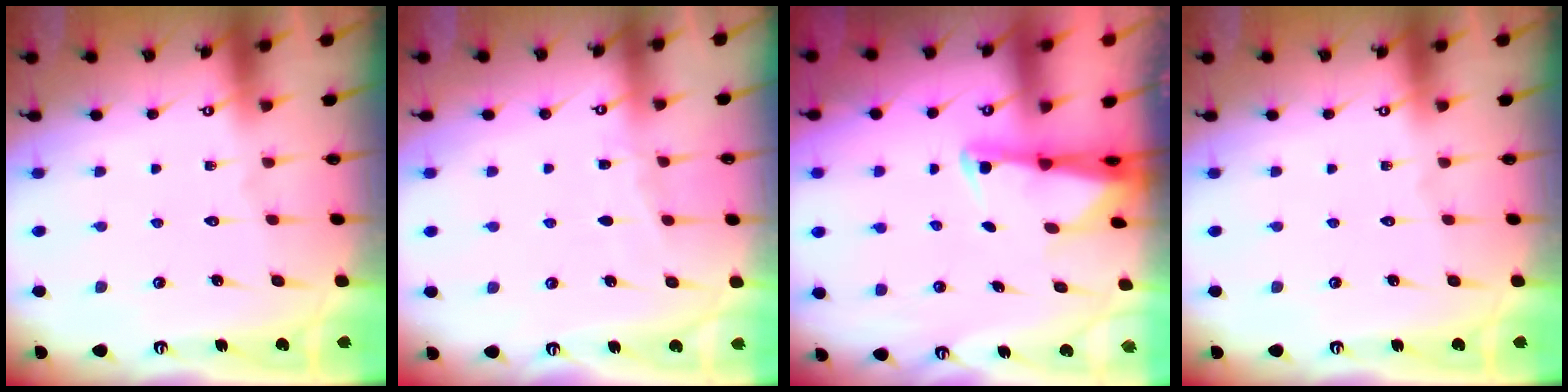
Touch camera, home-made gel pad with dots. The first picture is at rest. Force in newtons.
{"total": 3.6, "press": 3.5, "slide": 0.5}
{"total": 2.6, "press": 2.6, "slide": 0.5}
{"total": 0.0}